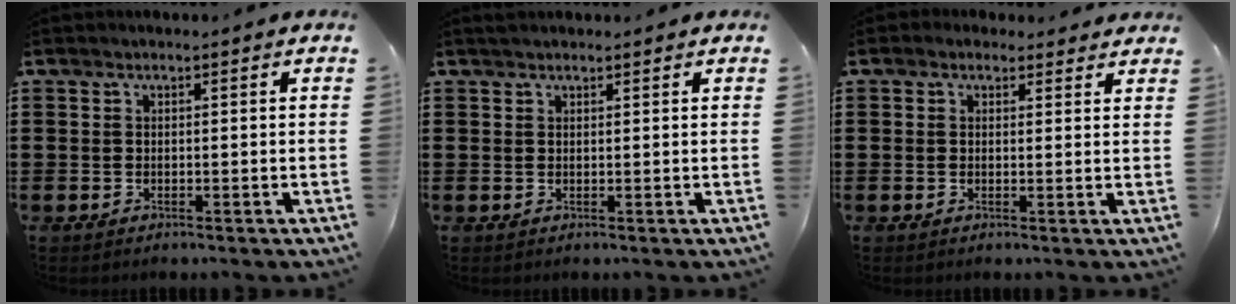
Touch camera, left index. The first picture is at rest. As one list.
[{"total": 0.9, "force": [0.9, 0.2, 0.3], "torque": [-0.005, 0.001, 0.017]}, {"total": 1.5, "force": [1.3, 0.8, 0.2], "torque": [-0.008, 0.007, 0.024]}]